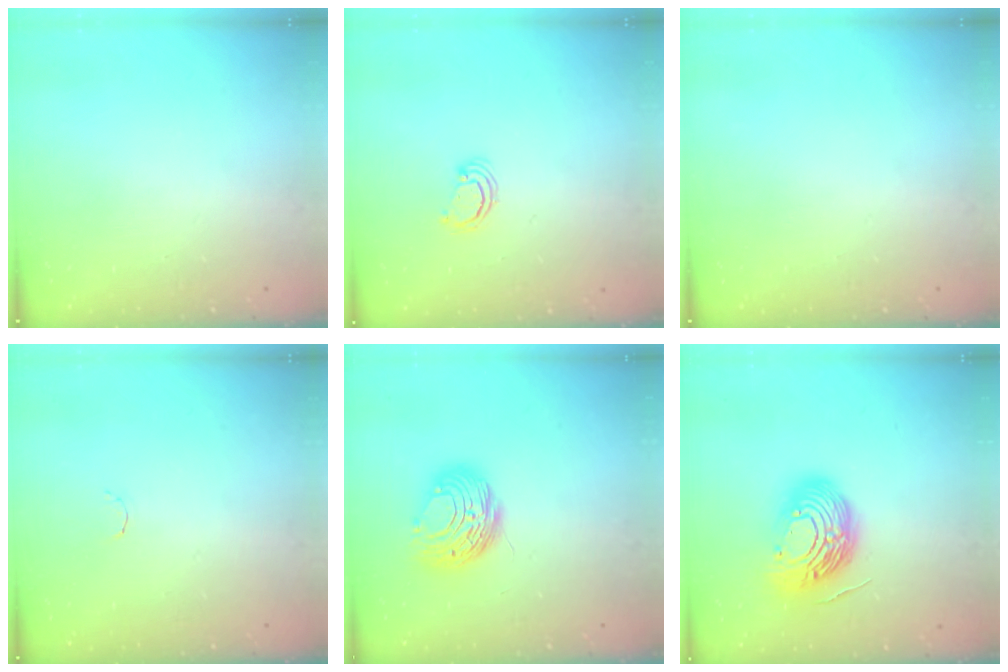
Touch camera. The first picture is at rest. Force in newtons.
{"total": 2.5, "press": 2.5, "slide": 0.2}
{"total": 0.0}
{"total": 1.8, "press": 1.7, "slide": 0.4}
{"total": 10.1, "press": 10.1, "slide": 0.8}
{"total": 17.3, "press": 17.3, "slide": 1.4}